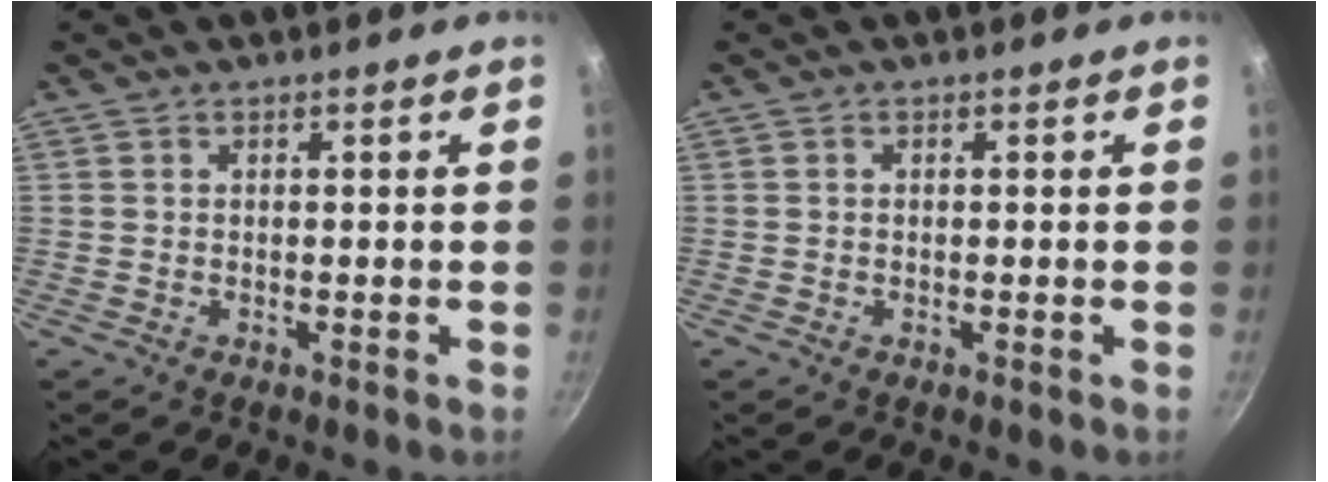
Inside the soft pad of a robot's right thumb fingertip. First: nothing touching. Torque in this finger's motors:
{"motor_torque": [-0.16, -0.04, -0.12, 0.26, -0.01]}